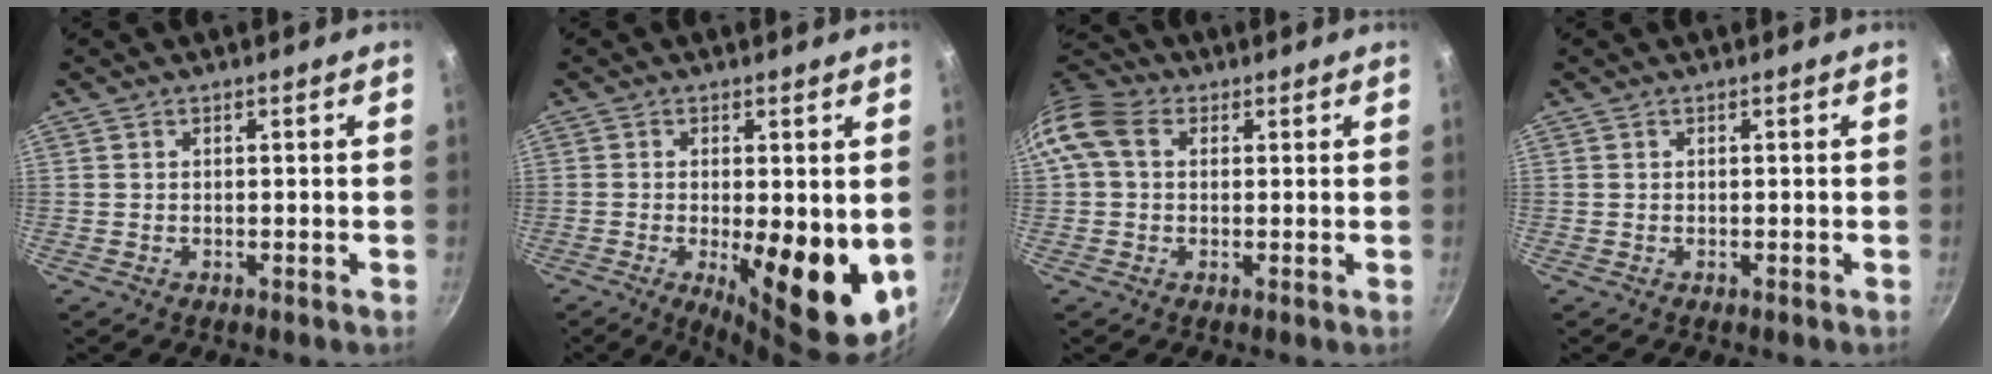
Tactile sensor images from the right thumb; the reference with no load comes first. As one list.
[{"total": 14.4, "force": [-2.0, 5.0, 13.3], "torque": [-0.168, -0.016, -0.017]}, {"total": 9.3, "force": [2.1, 6.8, 6.0], "torque": [-0.118, 0.020, 0.023]}, {"total": 0.0}]